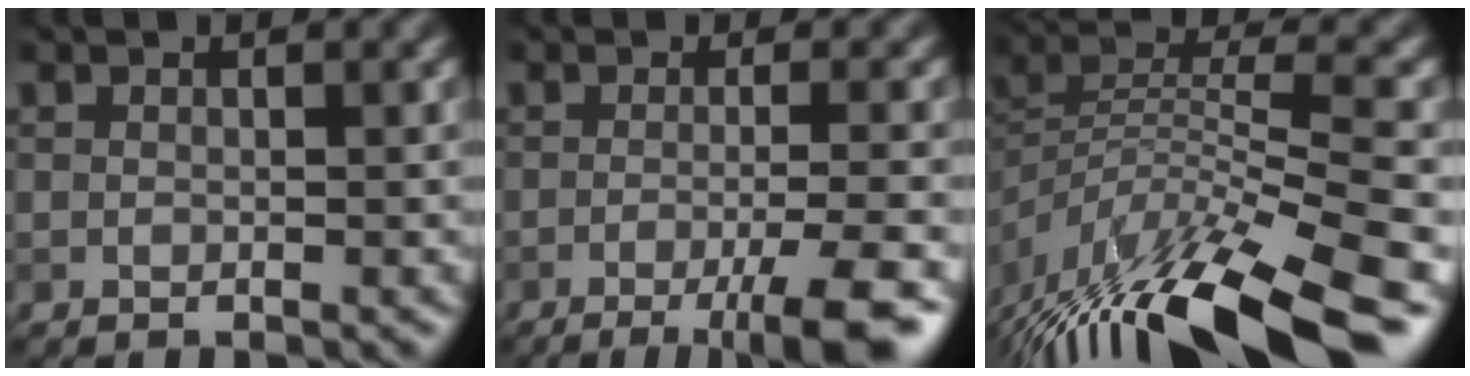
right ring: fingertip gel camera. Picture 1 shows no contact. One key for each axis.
{"total": 6.0, "fx": -2.8, "fy": 1.2, "fz": 5.2, "tx": -0.066, "ty": -0.005, "tz": -0.044}
{"total": 11.8, "fx": -7.7, "fy": 3.4, "fz": 8.3, "tx": -0.151, "ty": 0.018, "tz": -0.133}